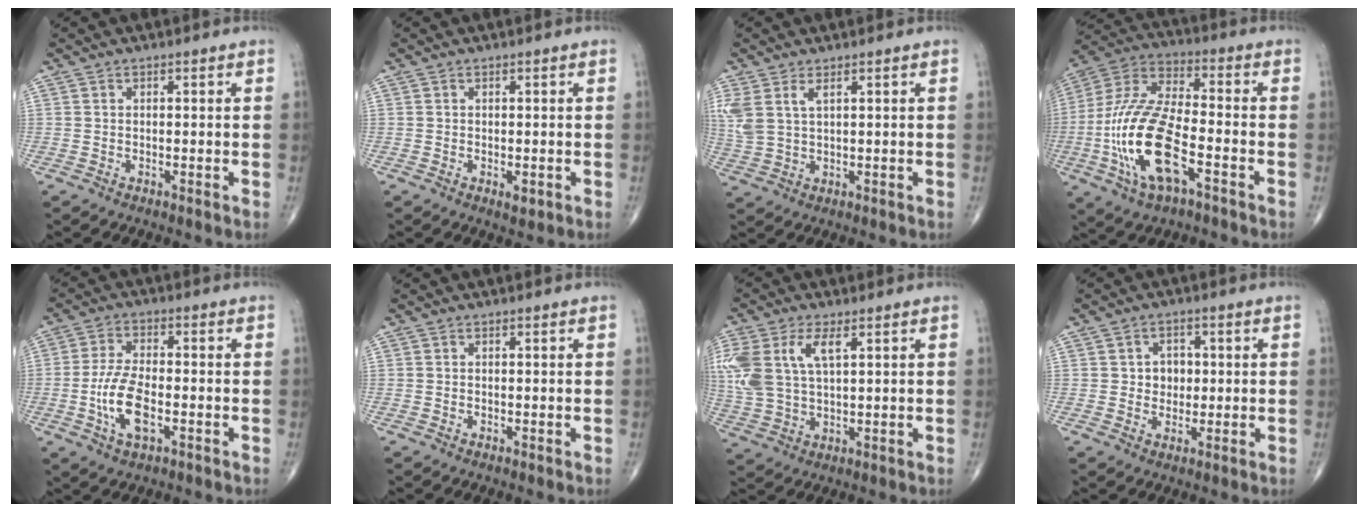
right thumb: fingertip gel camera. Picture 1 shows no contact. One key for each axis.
{"total": 1.4, "fx": -0.4, "fy": 0.7, "fz": 1.1, "tx": -0.011, "ty": -0.002, "tz": -0.004}
{"total": 6.1, "fx": 2.7, "fy": 2.8, "fz": 4.7, "tx": -0.122, "ty": 0.000, "tz": 0.063}
{"total": 19.4, "fx": -6.1, "fy": 7.9, "fz": 16.6, "tx": -0.351, "ty": 0.028, "tz": -0.111}
{"total": 8.9, "fx": -2.5, "fy": 3.9, "fz": 7.6, "tx": -0.156, "ty": 0.009, "tz": -0.049}
{"total": 0.0}
{"total": 14.0, "fx": 4.5, "fy": 7.4, "fz": 10.9, "tx": -0.263, "ty": 0.003, "tz": 0.093}
{"total": 4.3, "fx": 0.4, "fy": 3.6, "fz": 2.3, "tx": -0.005, "ty": 0.005, "tz": 0.004}